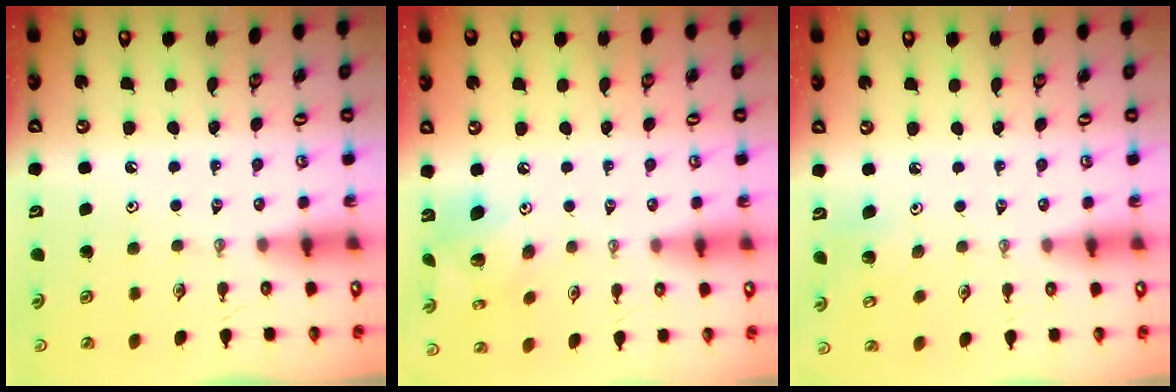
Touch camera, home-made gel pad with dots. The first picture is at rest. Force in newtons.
{"total": 10.4, "press": 10.4, "slide": 0.8}
{"total": 5.7, "press": 5.7, "slide": 0.4}